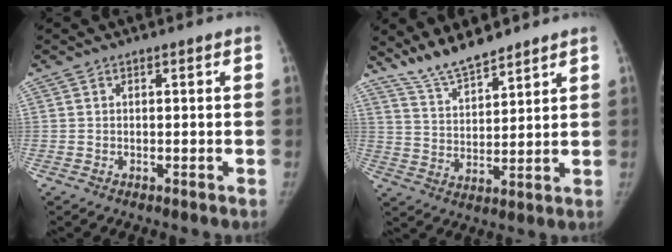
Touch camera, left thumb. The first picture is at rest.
{"total": 8.6, "force": [7.8, 1.8, 3.3], "torque": [-0.050, -0.043, 0.153]}